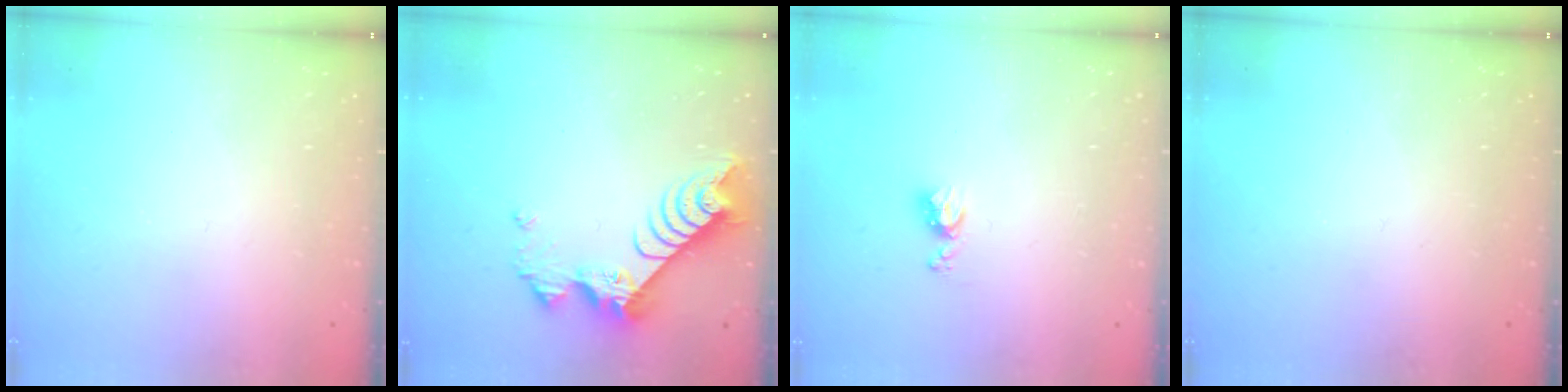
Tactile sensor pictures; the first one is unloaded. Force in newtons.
{"total": 9.3, "press": 9.3, "slide": 1.0}
{"total": 5.2, "press": 5.1, "slide": 0.6}
{"total": 0.0}